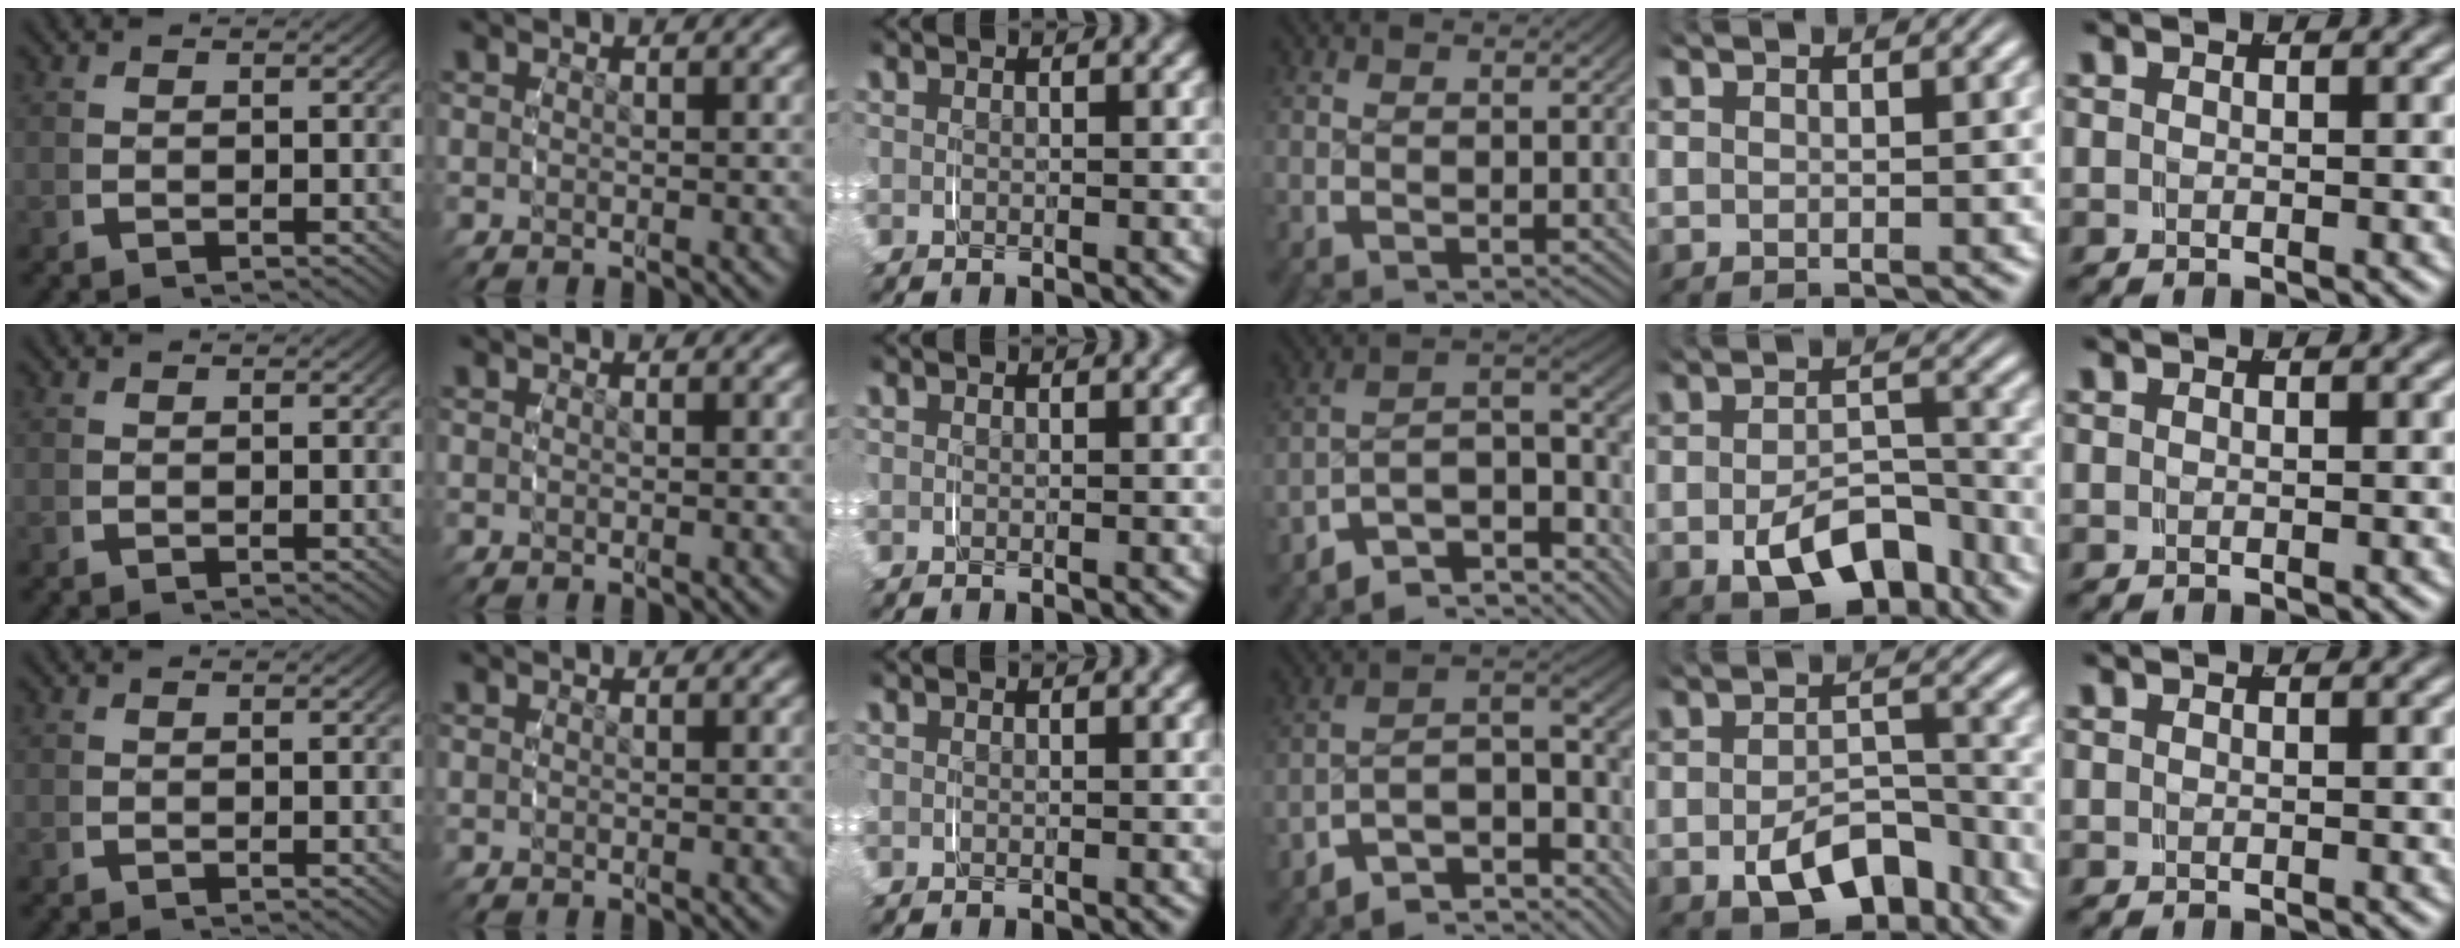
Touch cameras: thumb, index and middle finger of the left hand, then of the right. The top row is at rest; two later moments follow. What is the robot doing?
{"motion": "grasp_and_lifting", "object": "shoes"}